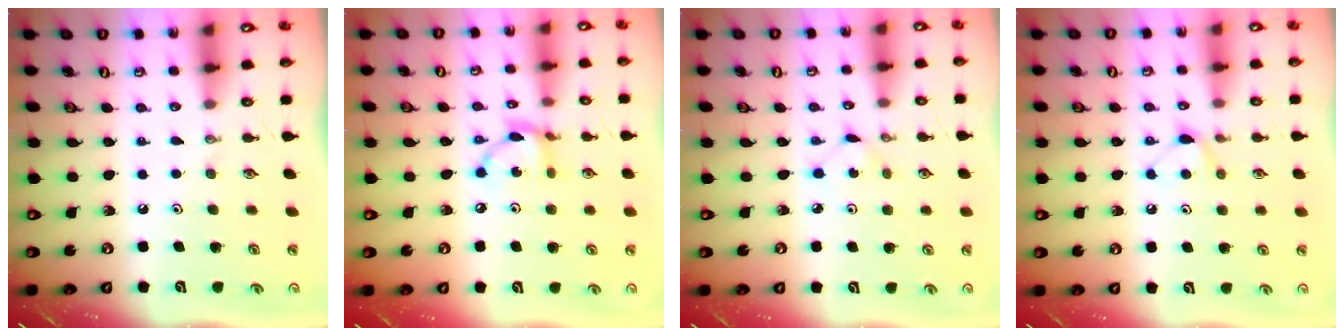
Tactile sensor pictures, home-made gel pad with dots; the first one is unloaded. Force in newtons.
{"total": 8.2, "press": 8.2, "slide": 0.3}
{"total": 1.5, "press": 1.4, "slide": 0.2}
{"total": 6.1, "press": 6.1, "slide": 0.9}